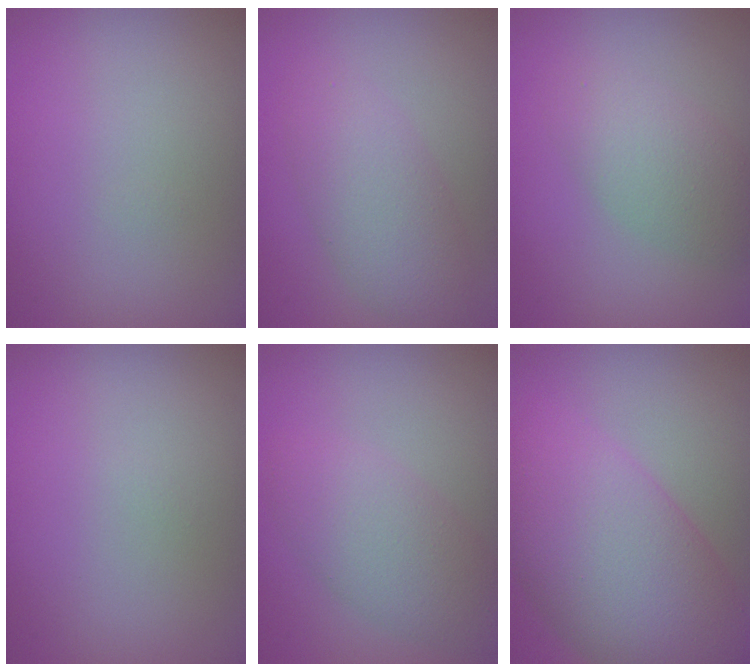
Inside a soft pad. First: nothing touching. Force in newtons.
{"total": 4.4, "press": 4.4, "slide": 0.2}
{"total": 3.7, "press": 3.7, "slide": 0.2}
{"total": 0.0}
{"total": 4.6, "press": 4.6, "slide": 0.0}
{"total": 10.5, "press": 10.5, "slide": 0.4}